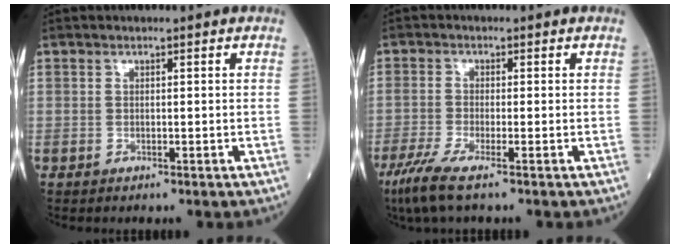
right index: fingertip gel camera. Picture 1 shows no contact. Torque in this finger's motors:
{"motor_torque": [0.14, 0.02, 0.08, 0.07]}